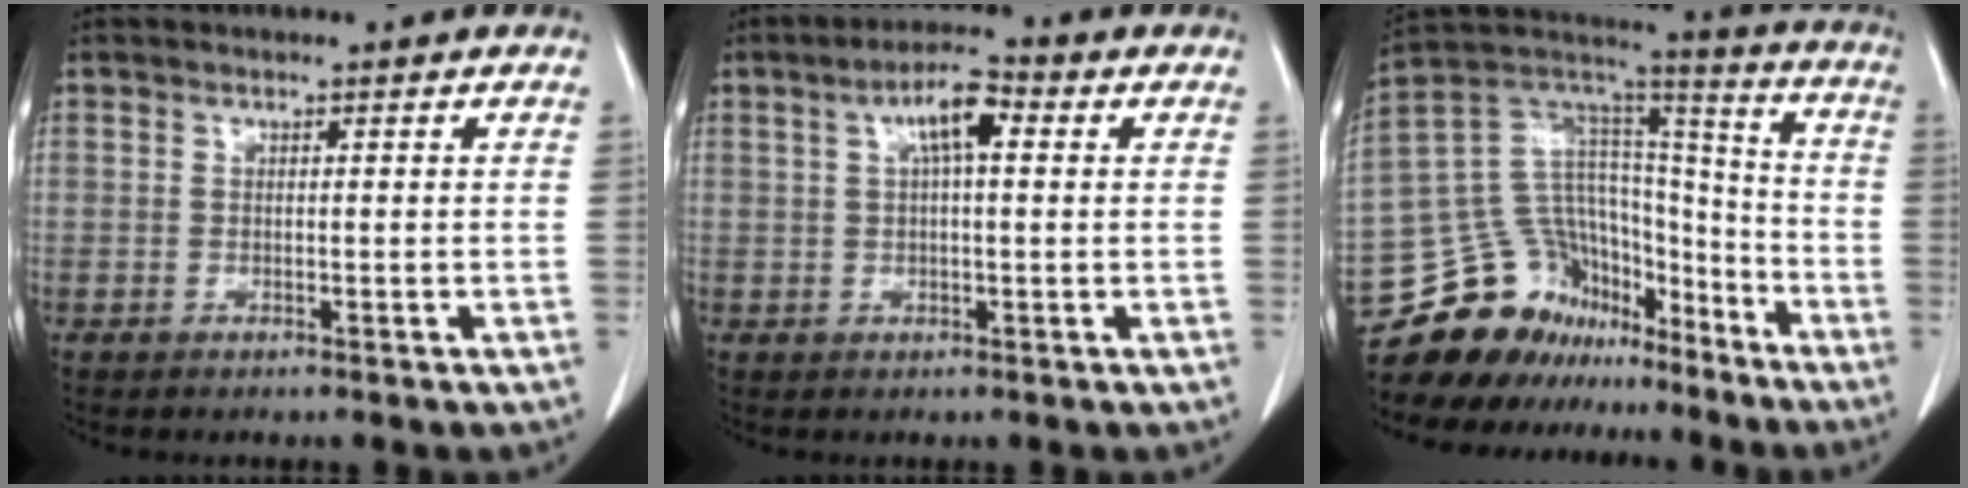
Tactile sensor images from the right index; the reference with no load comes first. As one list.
[{"total": 5.8, "force": [1.7, 1.4, 5.3], "torque": [-0.098, 0.020, 0.027]}, {"total": 20.7, "force": [-16.4, 11.1, 6.0], "torque": [-0.124, 0.077, -0.269]}]